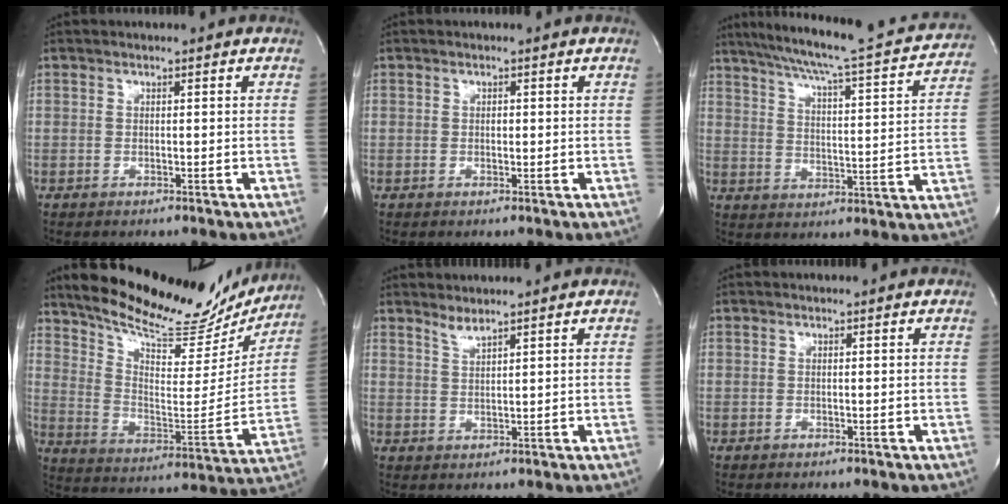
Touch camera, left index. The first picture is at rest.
{"total": 0.7, "force": [0.1, 0.4, 0.5], "torque": [-0.008, 0.000, 0.002]}
{"total": 22.9, "force": [20.5, 1.7, 10.0], "torque": [-0.161, -0.020, 0.267]}
{"total": 24.4, "force": [21.8, 6.3, 9.1], "torque": [-0.151, -0.034, 0.305]}
{"total": 2.0, "force": [1.9, -0.2, 0.6], "torque": [-0.012, -0.009, 0.039]}
{"total": 0.0}